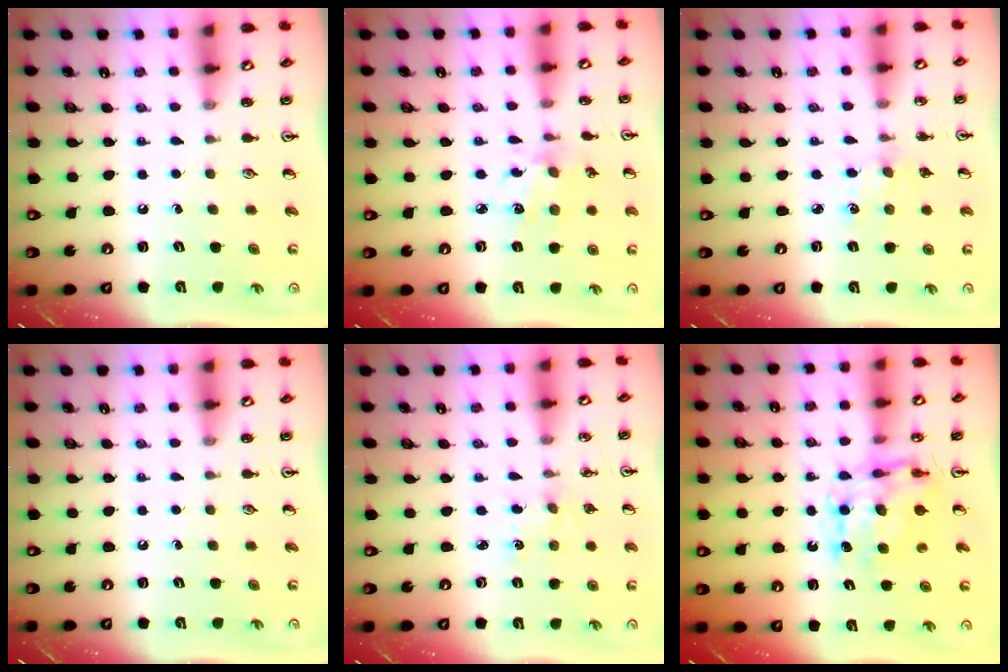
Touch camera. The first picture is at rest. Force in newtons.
{"total": 5.4, "press": 5.4, "slide": 0.4}
{"total": 4.5, "press": 4.5, "slide": 0.5}
{"total": 0.0}
{"total": 1.5, "press": 1.5, "slide": 0.2}
{"total": 8.6, "press": 8.6, "slide": 0.9}